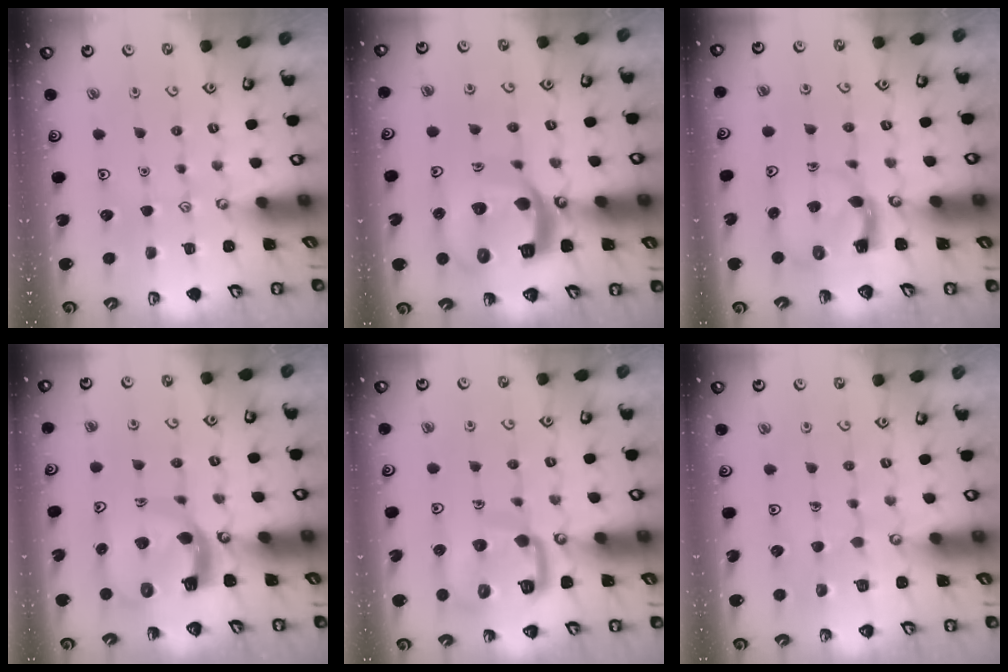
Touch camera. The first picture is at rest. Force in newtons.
{"total": 18.0, "press": 17.9, "slide": 1.9}
{"total": 3.5, "press": 3.5, "slide": 0.5}
{"total": 8.4, "press": 8.3, "slide": 1.1}
{"total": 13.2, "press": 13.1, "slide": 1.6}
{"total": 2.5, "press": 2.5, "slide": 0.1}